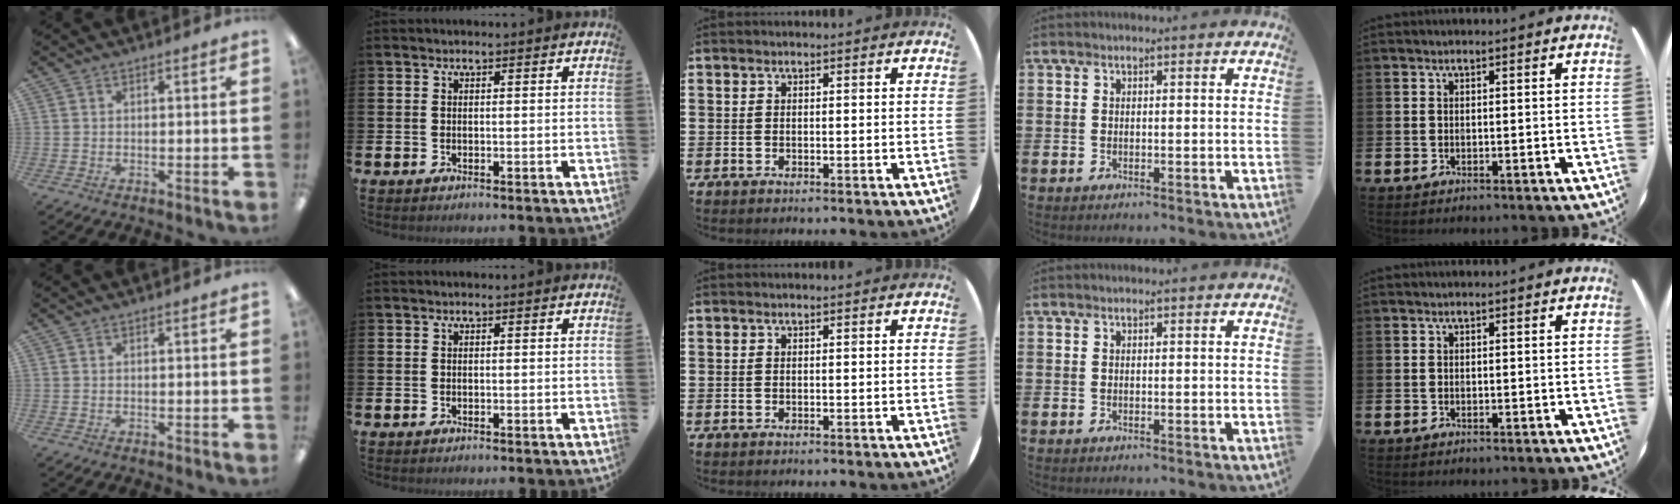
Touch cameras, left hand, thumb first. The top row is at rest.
{}